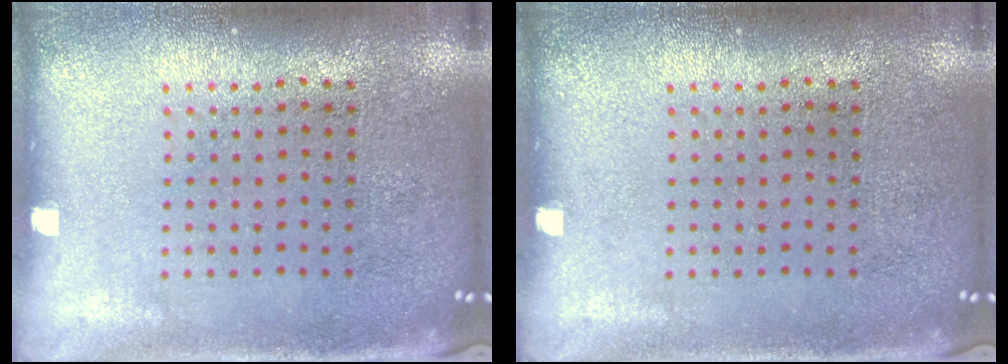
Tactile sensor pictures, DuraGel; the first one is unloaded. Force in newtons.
{"total": 0.0}